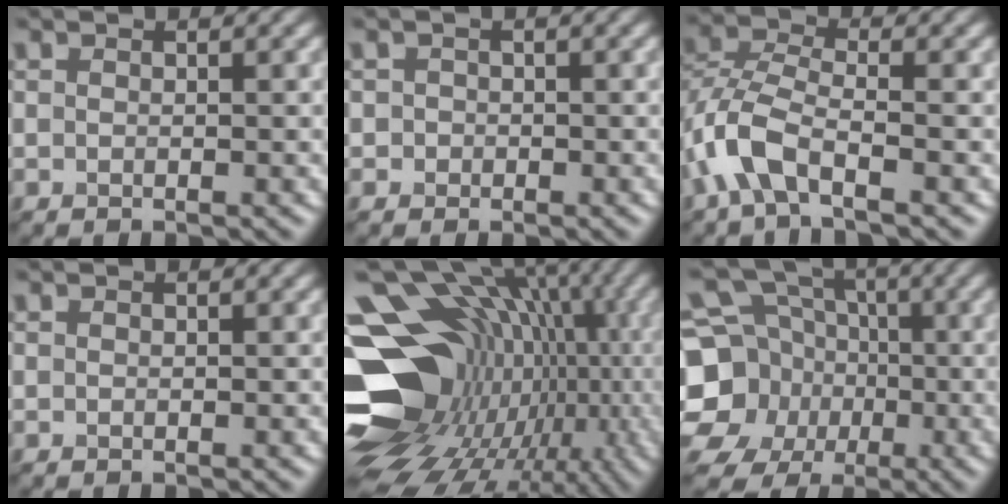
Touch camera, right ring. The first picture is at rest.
{"total": 0.9, "force": [-0.1, 0.9, -0.2], "torque": [0.009, 0.000, -0.007]}
{"total": 5.1, "force": [-2.6, 2.3, 3.8], "torque": [-0.090, 0.009, -0.061]}
{"total": 0.0}
{"total": 20.9, "force": [-2.3, 15.6, 13.8], "torque": [-0.217, 0.037, -0.030]}
{"total": 12.0, "force": [-2.2, 11.0, 4.3], "torque": [-0.119, -0.002, -0.062]}